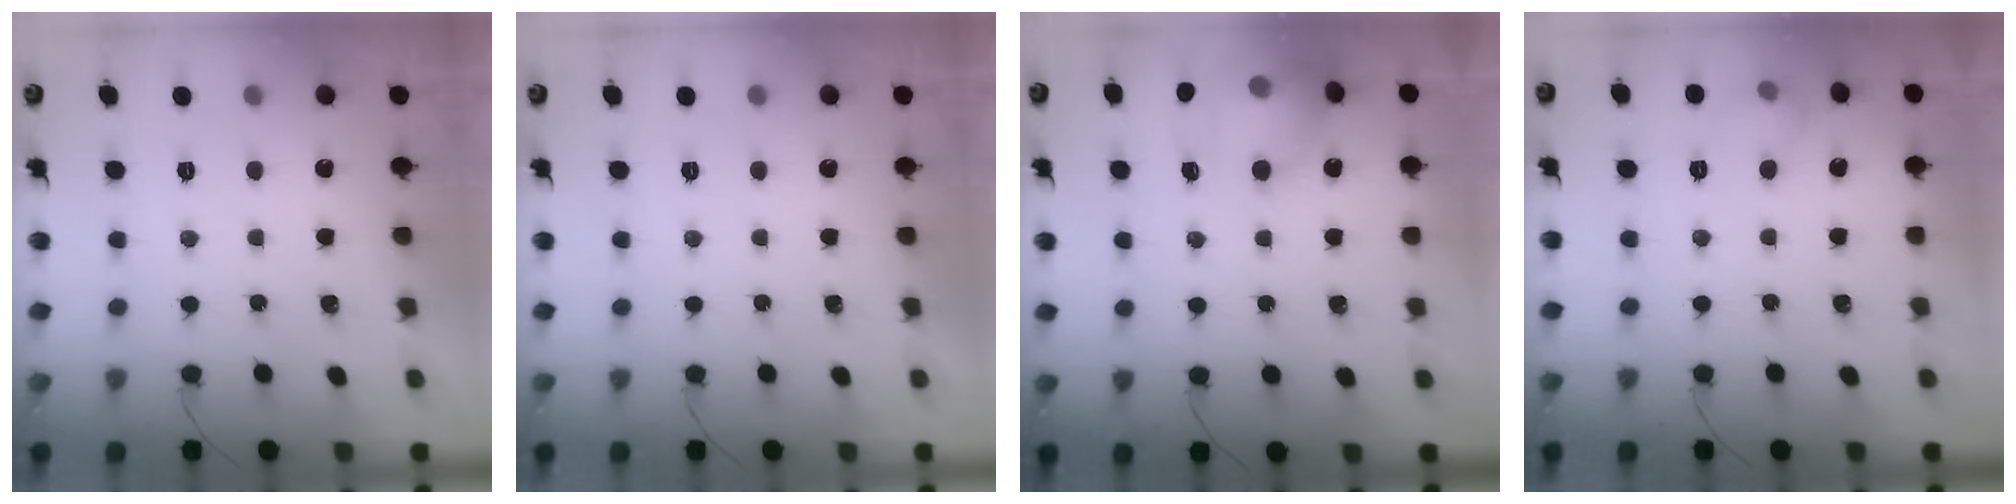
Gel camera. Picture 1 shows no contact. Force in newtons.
{"total": 0.0}
{"total": 16.2, "press": 16.1, "slide": 2.0}
{"total": 5.0, "press": 4.7, "slide": 1.9}